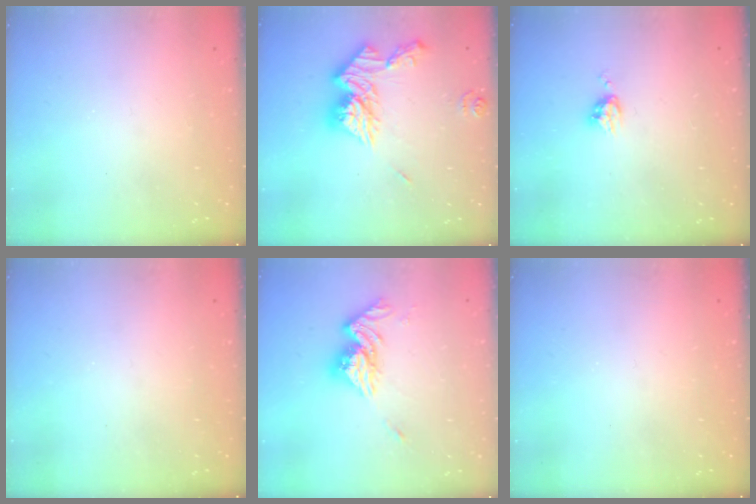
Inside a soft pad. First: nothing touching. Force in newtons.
{"total": 15.3, "press": 15.2, "slide": 1.7}
{"total": 4.4, "press": 4.4, "slide": 0.6}
{"total": 0.0}
{"total": 13.6, "press": 13.6, "slide": 1.4}
{"total": 0.0}